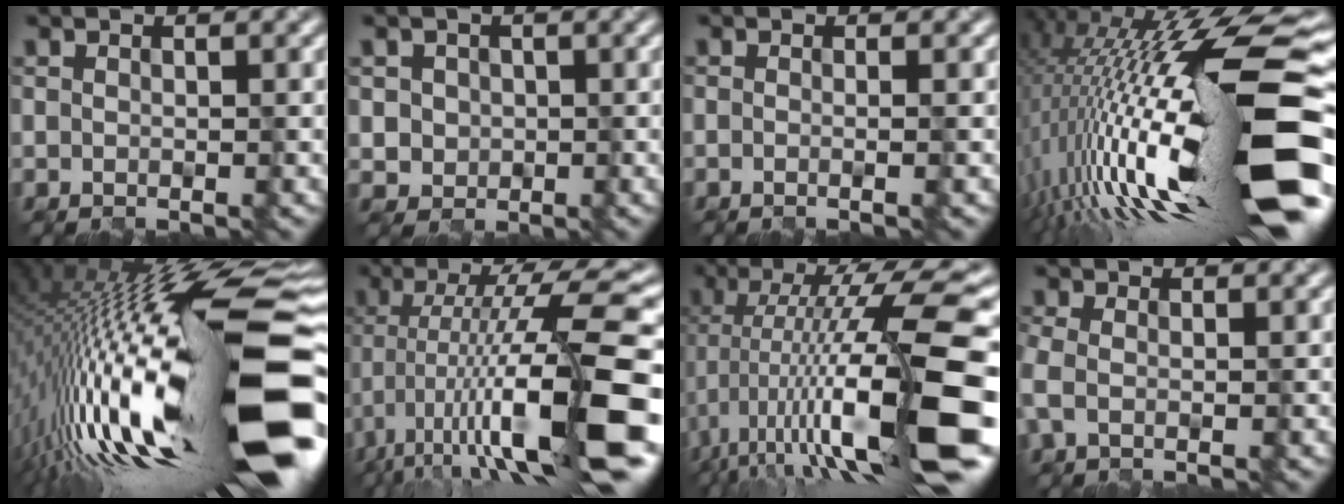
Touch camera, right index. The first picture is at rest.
{"total": 2.3, "force": [0.3, 2.2, 0.6], "torque": [-0.011, 0.004, 0.019]}
{"total": 2.0, "force": [0.0, 1.0, 1.7], "torque": [0.002, -0.002, -0.023]}
{"total": 20.0, "force": [-1.5, 5.1, 19.3], "torque": [-0.319, -0.001, -0.032]}
{"total": 21.6, "force": [-3.2, 5.4, 20.6], "torque": [-0.343, 0.013, -0.076]}
{"total": 14.6, "force": [-4.1, 3.3, 13.7], "torque": [-0.223, 0.015, -0.062]}
{"total": 16.0, "force": [-3.6, 3.4, 15.3], "torque": [-0.255, 0.016, -0.053]}
{"total": 1.6, "force": [-0.3, 1.0, 1.2], "torque": [-0.035, -0.003, -0.009]}